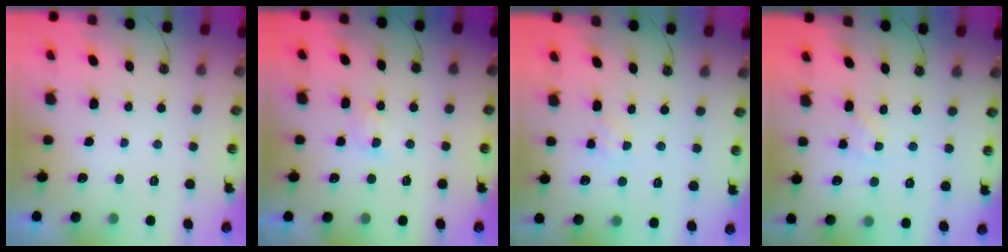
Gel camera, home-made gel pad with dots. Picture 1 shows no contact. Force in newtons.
{"total": 3.2, "press": 3.2, "slide": 0.6}
{"total": 1.9, "press": 1.9, "slide": 0.2}
{"total": 2.5, "press": 2.5, "slide": 0.5}